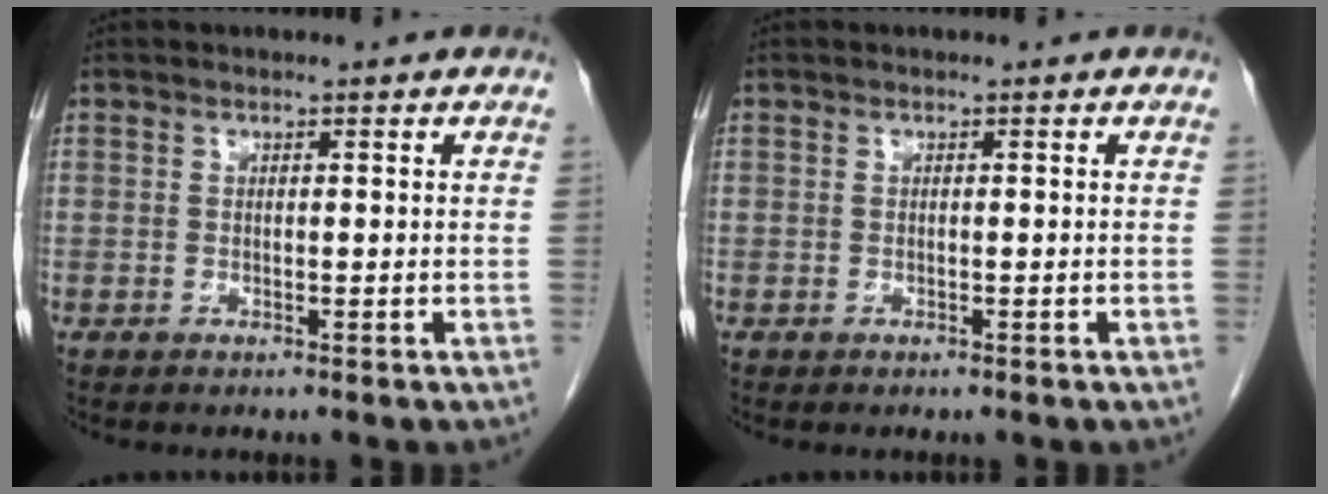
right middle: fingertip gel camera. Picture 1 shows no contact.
{"total": 0.0}